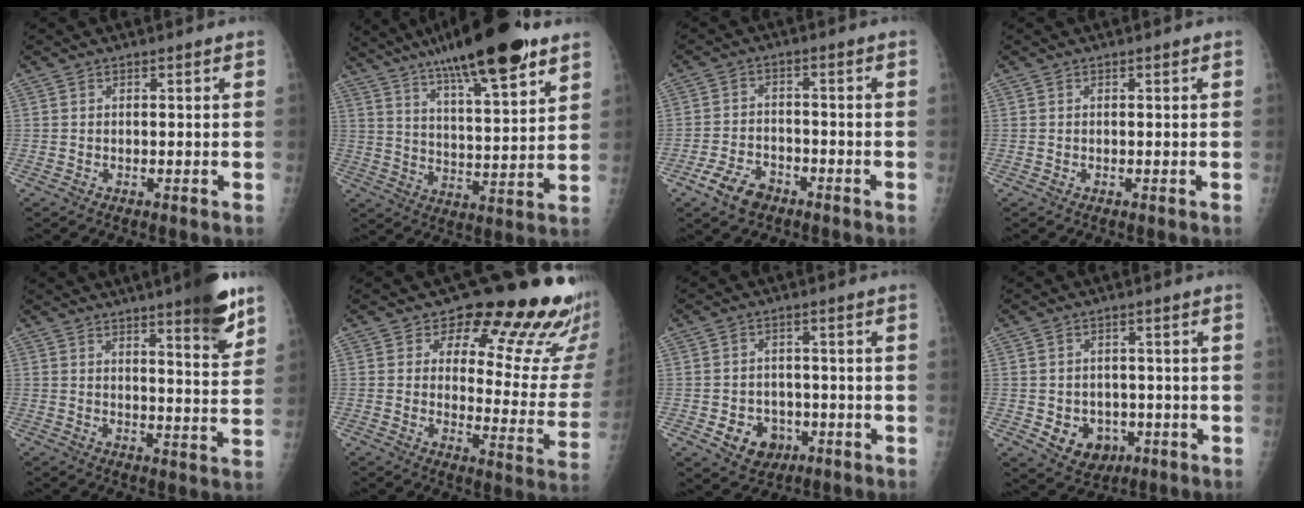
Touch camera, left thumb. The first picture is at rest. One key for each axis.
{"total": 21.1, "fx": 14.0, "fy": 4.4, "fz": 15.2, "tx": -0.230, "ty": -0.048, "tz": 0.224}
{"total": 6.2, "fx": -3.8, "fy": 3.8, "fz": 3.0, "tx": -0.053, "ty": 0.018, "tz": -0.068}
{"total": 0.0}
{"total": 10.6, "fx": 7.0, "fy": 1.7, "fz": 7.9, "tx": -0.087, "ty": -0.043, "tz": 0.093}
{"total": 19.6, "fx": 15.0, "fy": 7.5, "fz": 10.1, "tx": -0.068, "ty": -0.111, "tz": 0.171}
{"total": 6.8, "fx": -2.3, "fy": 5.7, "fz": 2.8, "tx": -0.018, "ty": 0.013, "tz": -0.025}
{"total": 7.1, "fx": -1.9, "fy": 6.0, "fz": 3.3, "tx": -0.025, "ty": 0.008, "tz": -0.014}